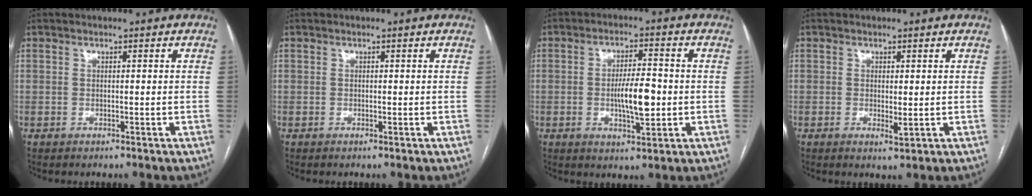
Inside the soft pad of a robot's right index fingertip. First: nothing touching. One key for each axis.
{"total": 0.0}
{"total": 7.2, "fx": -0.8, "fy": 1.8, "fz": 6.9, "tx": -0.122, "ty": 0.000, "tz": -0.012}
{"total": 1.6, "fx": -0.2, "fy": 0.4, "fz": 1.6, "tx": -0.026, "ty": -0.007, "tz": 0.003}